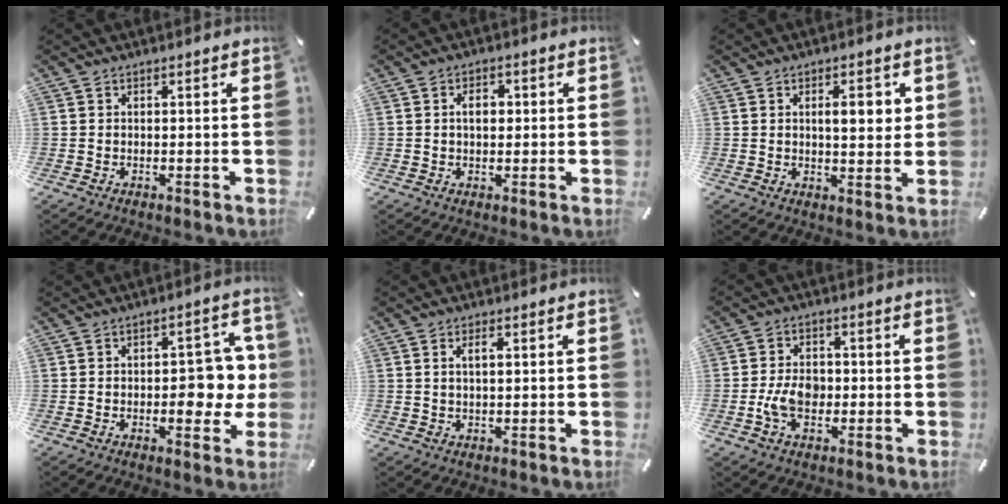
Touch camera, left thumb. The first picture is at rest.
{"total": 4.2, "force": [0.3, 2.7, 3.2], "torque": [-0.049, 0.003, -0.001]}
{"total": 6.0, "force": [1.6, 2.6, 5.2], "torque": [-0.075, -0.005, 0.019]}
{"total": 11.1, "force": [-0.9, 6.4, 9.1], "torque": [-0.097, -0.001, -0.015]}
{"total": 2.9, "force": [0.8, 1.0, 2.6], "torque": [-0.046, 0.003, 0.010]}
{"total": 6.5, "force": [-1.5, 4.5, 4.5], "torque": [-0.087, 0.004, -0.029]}